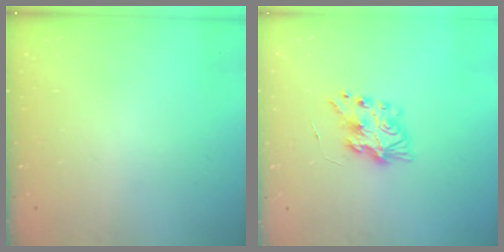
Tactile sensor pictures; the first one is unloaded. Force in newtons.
{"total": 8.8, "press": 8.8, "slide": 0.3}